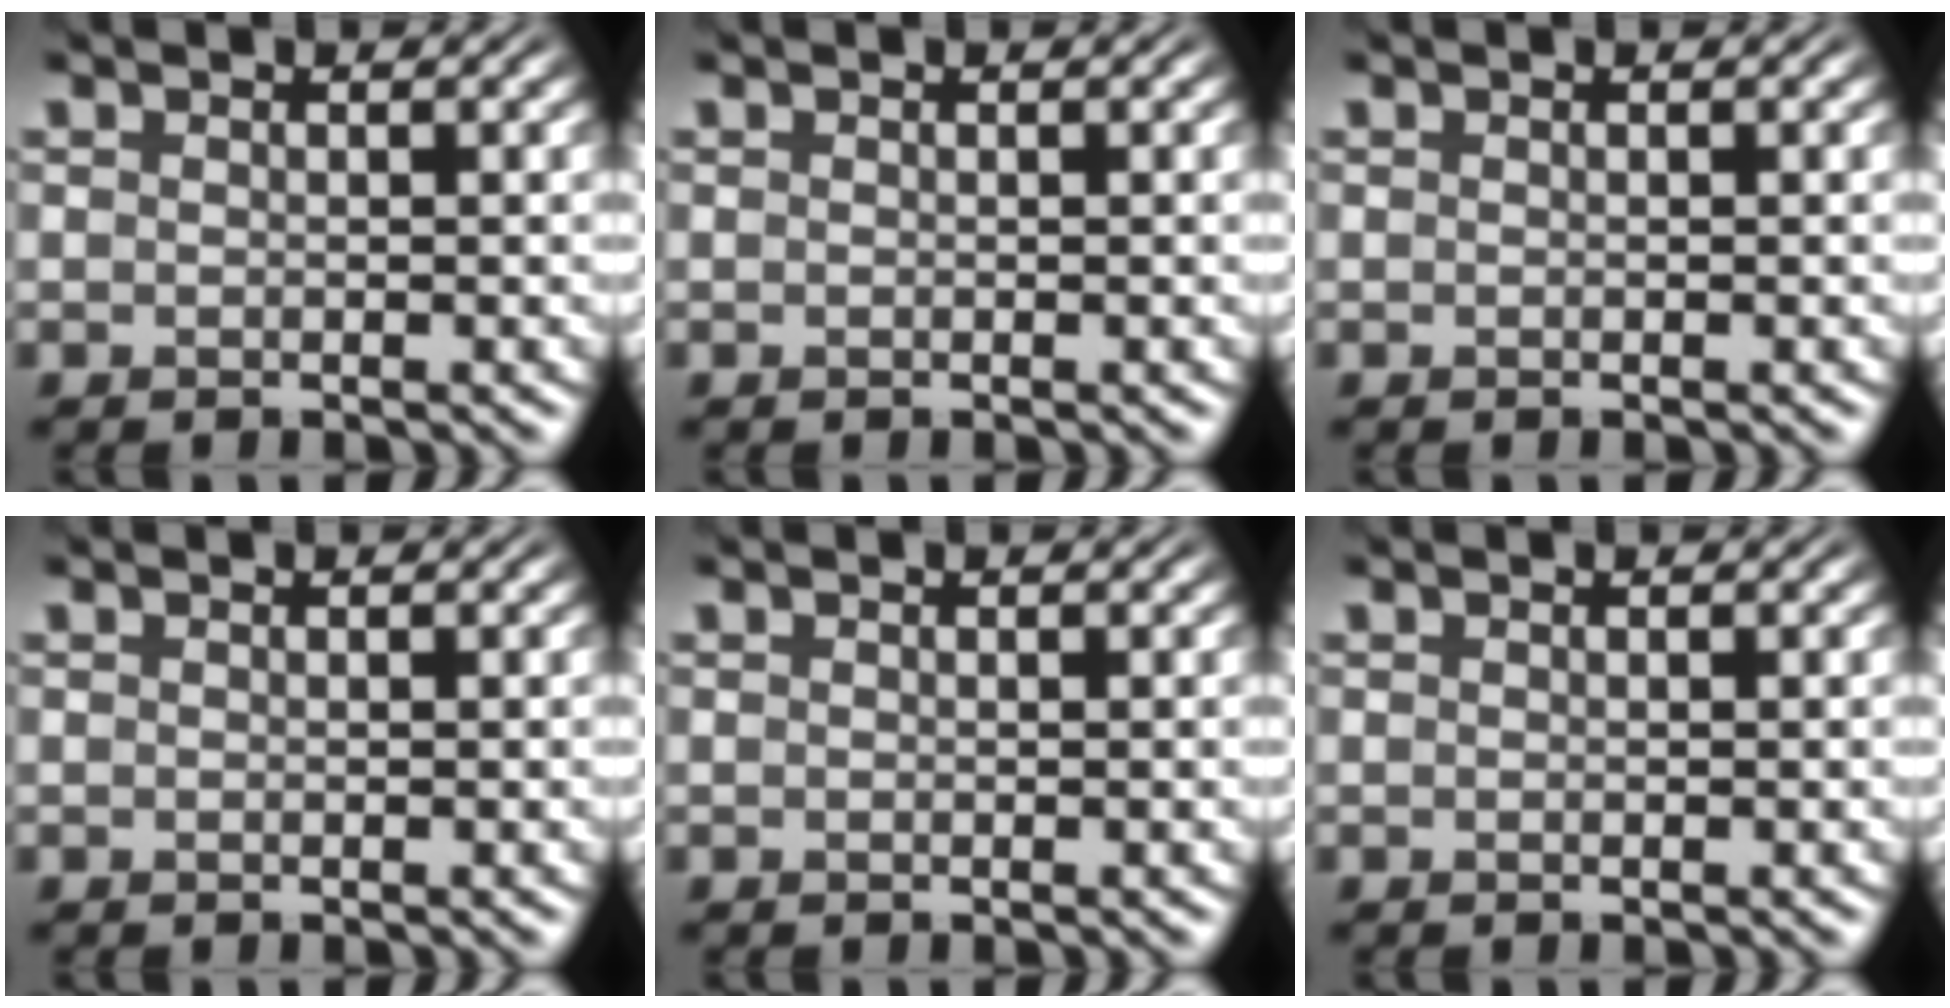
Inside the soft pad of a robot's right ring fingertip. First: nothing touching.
{"total": 0.0}
{"total": 0.0}
{"total": 0.0}
{"total": 0.0}
{"total": 0.0}